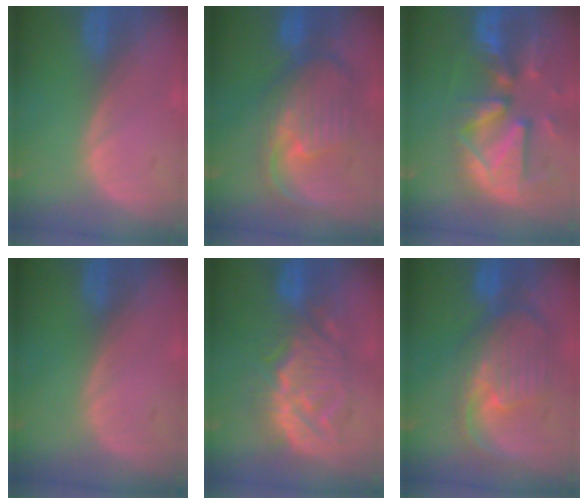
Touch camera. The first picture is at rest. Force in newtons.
{"total": 10.8, "press": 9.6, "slide": 5.0}
{"total": 12.8, "press": 11.1, "slide": 6.3}
{"total": 0.0}
{"total": 10.2, "press": 10.2, "slide": 0.5}
{"total": 10.8, "press": 9.6, "slide": 5.0}